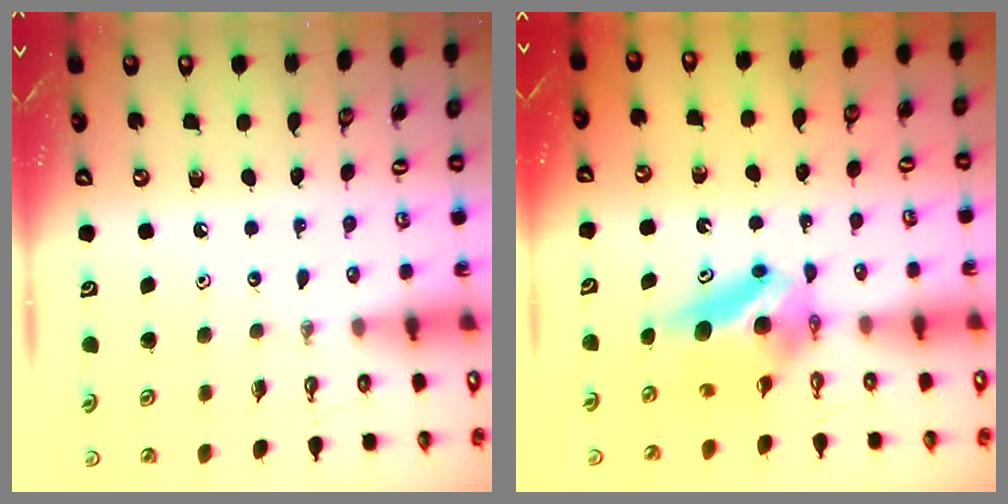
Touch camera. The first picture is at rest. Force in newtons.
{"total": 6.6, "press": 5.9, "slide": 3.0}